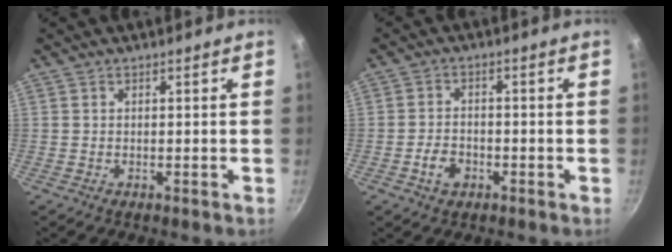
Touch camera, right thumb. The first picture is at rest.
{"total": 4.0, "force": [-1.9, 2.8, 2.2], "torque": [-0.033, 0.017, -0.036]}